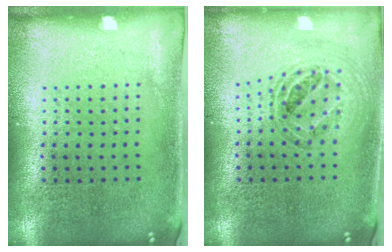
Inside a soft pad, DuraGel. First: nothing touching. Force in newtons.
{"total": 0.9, "press": 0.9, "slide": 0.1}